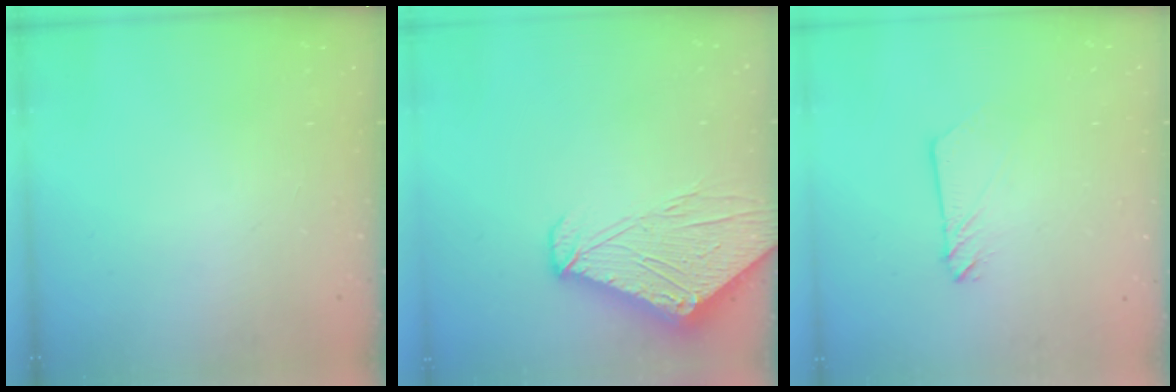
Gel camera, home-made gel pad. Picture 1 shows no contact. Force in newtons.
{"total": 10.2, "press": 10.1, "slide": 1.3}
{"total": 2.4, "press": 2.4, "slide": 0.2}